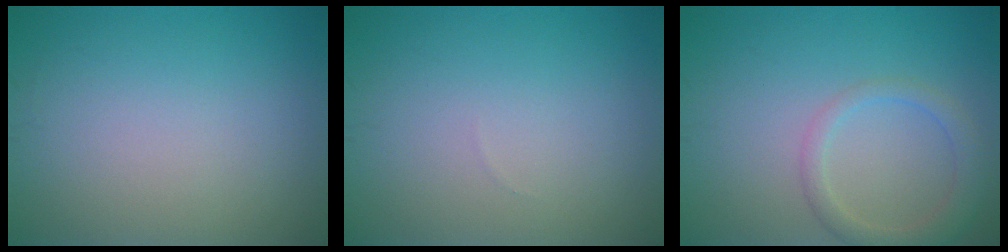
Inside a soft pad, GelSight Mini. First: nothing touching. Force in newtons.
{"total": 0.0}
{"total": 2.7, "press": 2.7, "slide": 0.1}